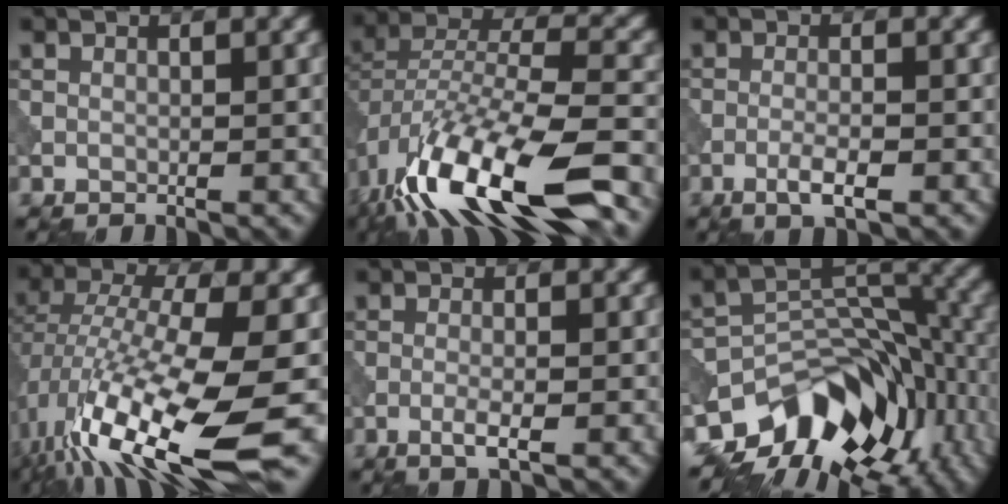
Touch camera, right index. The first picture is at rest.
{"total": 14.6, "force": [-8.5, 4.8, 10.8], "torque": [-0.214, -0.006, -0.146]}
{"total": 2.5, "force": [-1.2, 0.5, 2.1], "torque": [-0.041, 0.002, -0.026]}
{"total": 15.6, "force": [-5.1, 5.1, 13.9], "torque": [-0.273, -0.020, -0.081]}
{"total": 1.9, "force": [-0.8, 0.3, 1.8], "torque": [-0.035, 0.000, -0.019]}
{"total": 12.5, "force": [-8.1, 7.2, 6.3], "torque": [-0.103, 0.003, -0.132]}